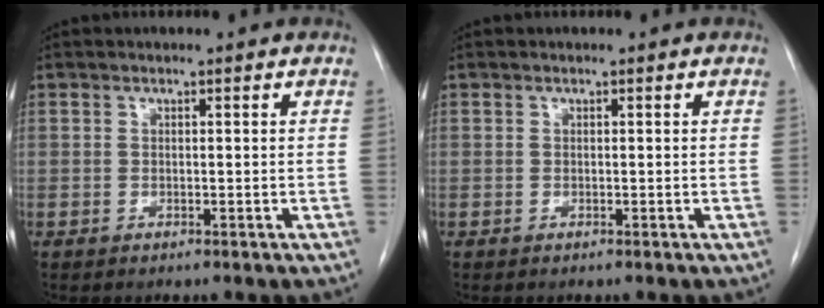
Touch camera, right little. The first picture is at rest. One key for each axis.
{"total": 0.0}